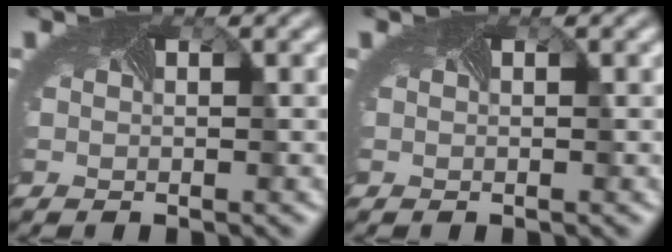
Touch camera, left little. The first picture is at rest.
{"total": 0.0}